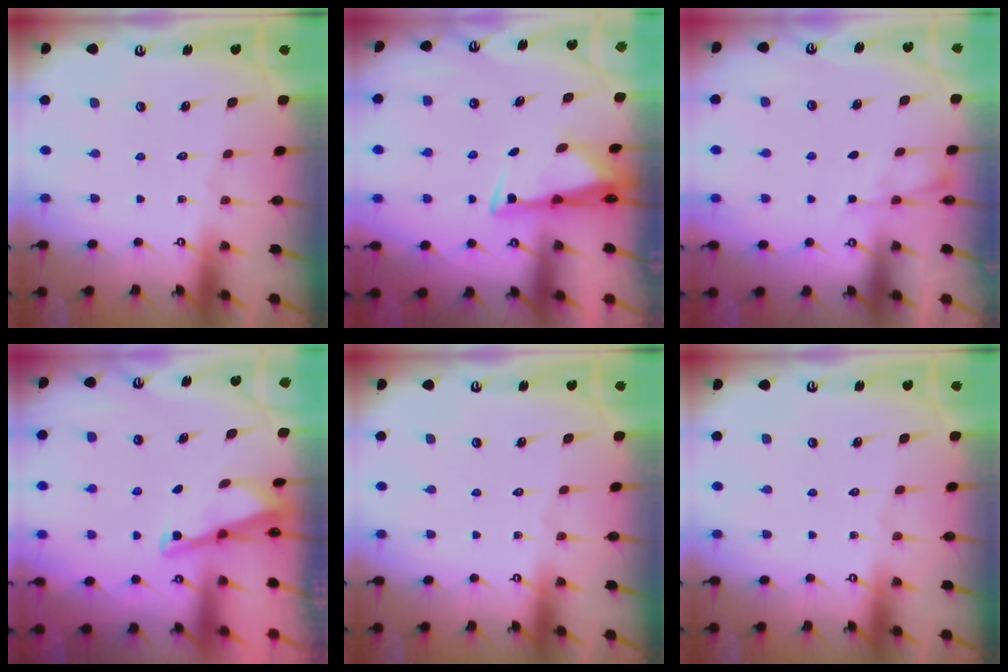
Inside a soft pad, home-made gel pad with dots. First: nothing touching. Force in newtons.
{"total": 3.0, "press": 2.8, "slide": 0.9}
{"total": 3.0, "press": 3.0, "slide": 0.3}
{"total": 2.8, "press": 2.8, "slide": 0.4}
{"total": 0.0}
{"total": 0.0}